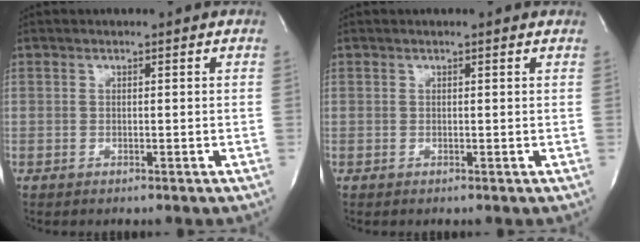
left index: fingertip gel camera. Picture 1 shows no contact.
{"total": 0.7, "force": [0.5, 0.0, 0.5], "torque": [-0.011, 0.006, 0.003]}